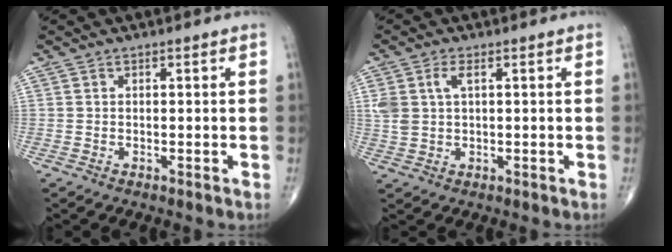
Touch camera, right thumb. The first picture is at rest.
{"total": 3.8, "force": [0.9, 2.2, 3.0], "torque": [-0.072, 0.009, 0.021]}